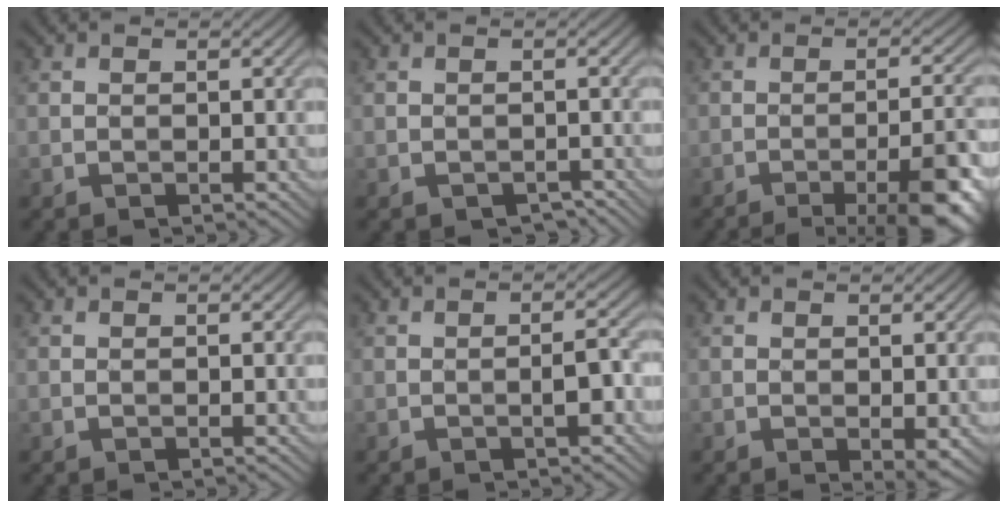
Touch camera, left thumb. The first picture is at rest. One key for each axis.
{"total": 1.3, "fx": -0.8, "fy": 0.9, "fz": 0.5, "tx": -0.016, "ty": -0.010, "tz": -0.012}
{"total": 9.8, "fx": -5.5, "fy": 2.0, "fz": 7.9, "tx": -0.104, "ty": 0.011, "tz": -0.076}
{"total": 0.0}
{"total": 2.1, "fx": -1.0, "fy": 0.3, "fz": 1.8, "tx": -0.027, "ty": 0.007, "tz": -0.020}
{"total": 1.8, "fx": -0.1, "fy": 0.9, "fz": 1.6, "tx": -0.026, "ty": -0.006, "tz": 0.000}